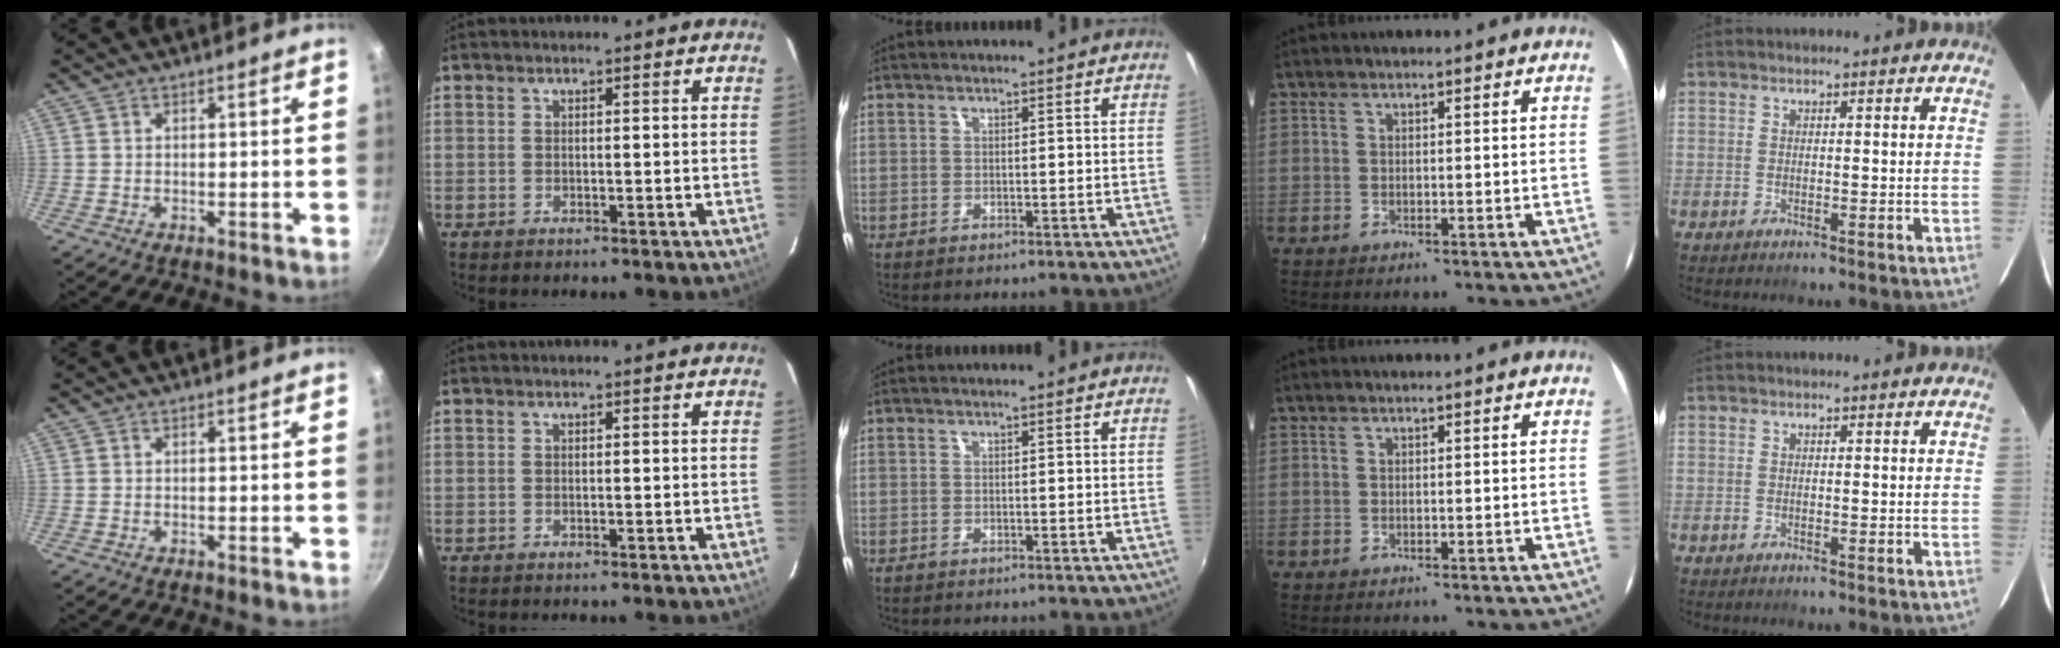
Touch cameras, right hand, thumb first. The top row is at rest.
{}